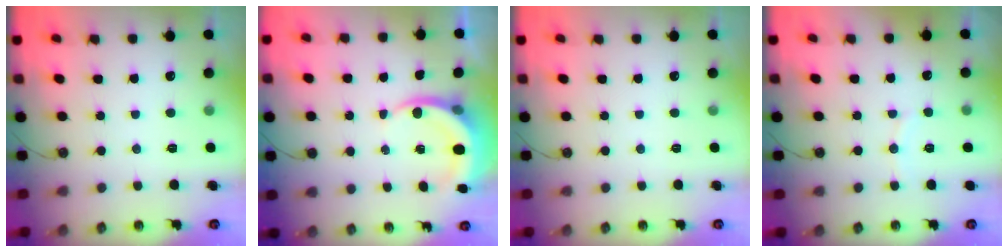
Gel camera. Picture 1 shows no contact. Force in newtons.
{"total": 5.8, "press": 5.8, "slide": 0.6}
{"total": 0.0}
{"total": 5.4, "press": 5.4, "slide": 0.5}